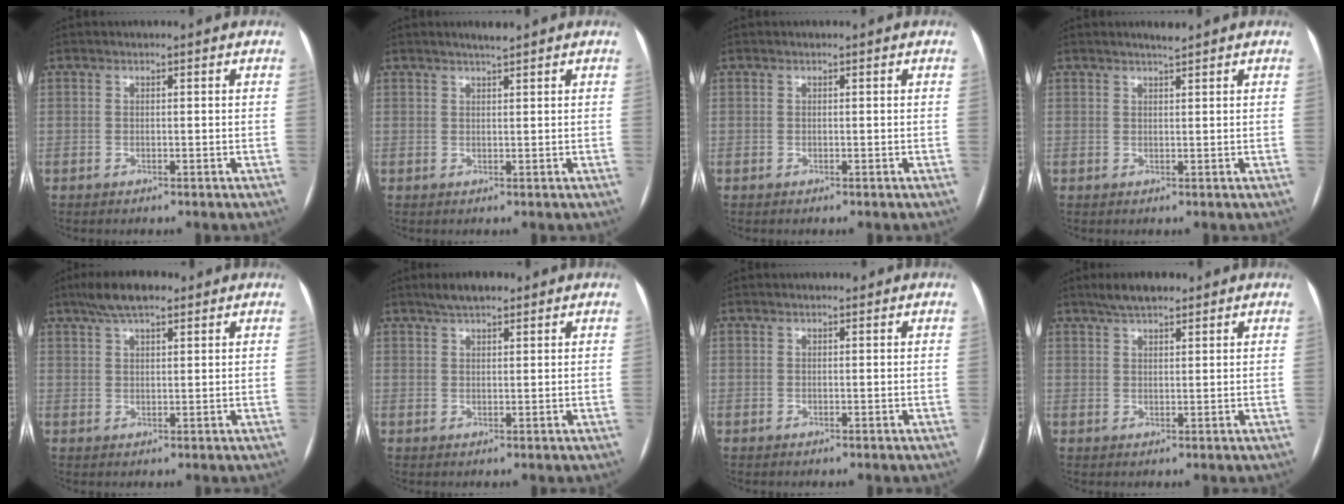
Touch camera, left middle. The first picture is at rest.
{"total": 1.7, "force": [1.5, -0.1, 0.9], "torque": [-0.021, 0.002, 0.028]}
{"total": 0.0}
{"total": 1.5, "force": [1.3, -0.1, 0.7], "torque": [-0.016, 0.000, 0.026]}
{"total": 6.5, "force": [4.6, 1.8, 4.2], "torque": [-0.084, 0.021, 0.080]}
{"total": 4.2, "force": [3.2, 1.3, 2.4], "torque": [-0.050, 0.014, 0.054]}
{"total": 1.0, "force": [0.7, 0.4, 0.5], "torque": [-0.012, 0.012, 0.010]}
{"total": 4.7, "force": [3.7, 1.4, 2.7], "torque": [-0.055, 0.015, 0.064]}